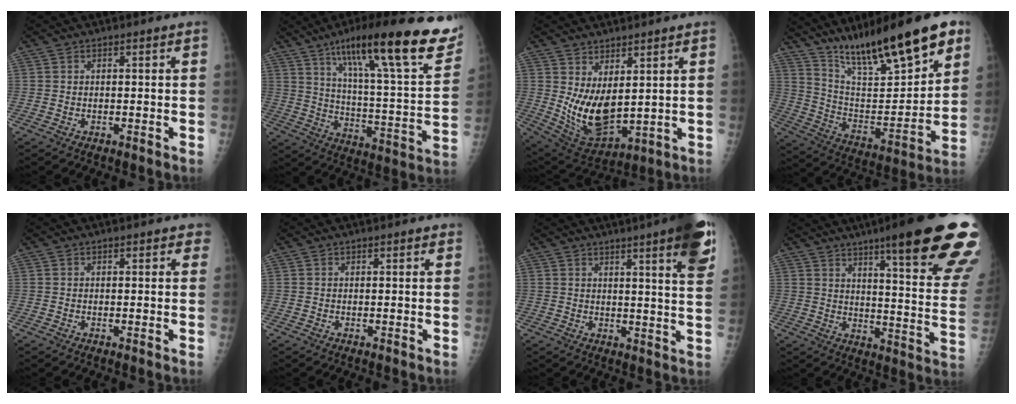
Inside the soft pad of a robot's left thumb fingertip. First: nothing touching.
{"total": 29.3, "force": [17.5, 5.6, 22.9], "torque": [-0.321, -0.042, 0.267]}
{"total": 11.4, "force": [2.4, 5.6, 9.6], "torque": [-0.158, -0.035, 0.070]}
{"total": 24.3, "force": [16.7, 5.8, 16.7], "torque": [-0.240, -0.062, 0.288]}
{"total": 1.9, "force": [1.2, 1.0, 1.0], "torque": [0.006, -0.002, 0.008]}
{"total": 1.0, "force": [0.8, 0.4, 0.6], "torque": [-0.005, -0.002, 0.008]}
{"total": 13.8, "force": [7.9, 1.4, 11.2], "torque": [-0.131, -0.033, 0.090]}
{"total": 28.7, "force": [18.3, 3.7, 21.9], "torque": [-0.237, -0.072, 0.246]}